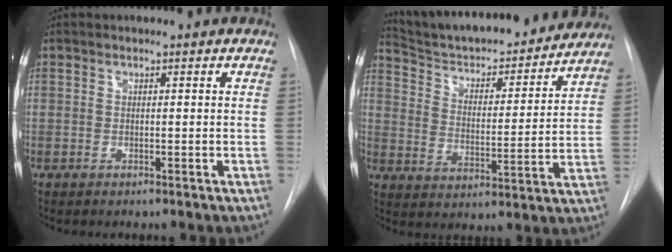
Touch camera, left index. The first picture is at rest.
{"total": 22.0, "force": [20.3, 4.1, 7.3], "torque": [-0.109, -0.007, 0.292]}